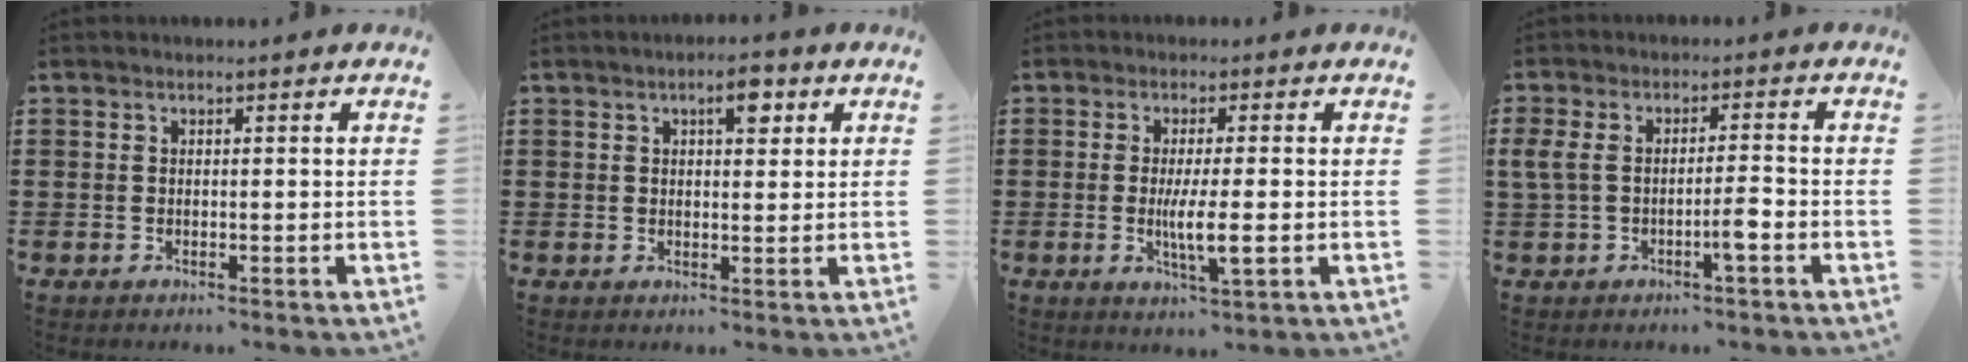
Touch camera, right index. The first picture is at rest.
{"total": 3.7, "force": [1.8, 1.4, 2.9], "torque": [-0.037, 0.000, 0.024]}
{"total": 5.6, "force": [-0.9, 0.7, 5.5], "torque": [-0.103, -0.007, -0.019]}
{"total": 5.0, "force": [-1.4, 1.6, 4.6], "torque": [-0.096, 0.004, -0.031]}